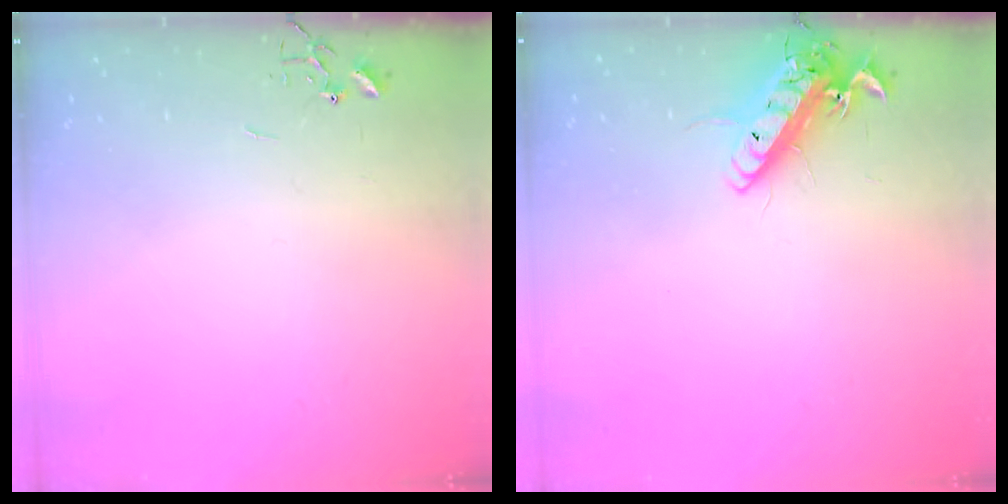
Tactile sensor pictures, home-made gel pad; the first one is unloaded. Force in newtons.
{"total": 14.8, "press": 14.5, "slide": 2.8}